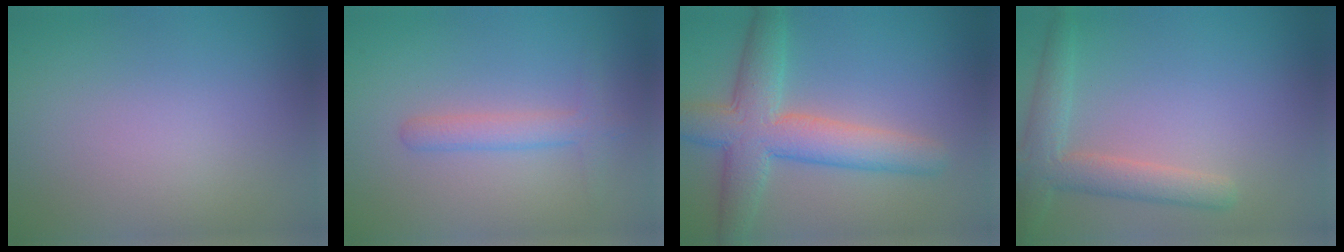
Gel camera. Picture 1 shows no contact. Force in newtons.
{"total": 2.2, "press": 2.2, "slide": 0.1}
{"total": 6.8, "press": 6.8, "slide": 0.3}
{"total": 3.7, "press": 3.6, "slide": 0.4}